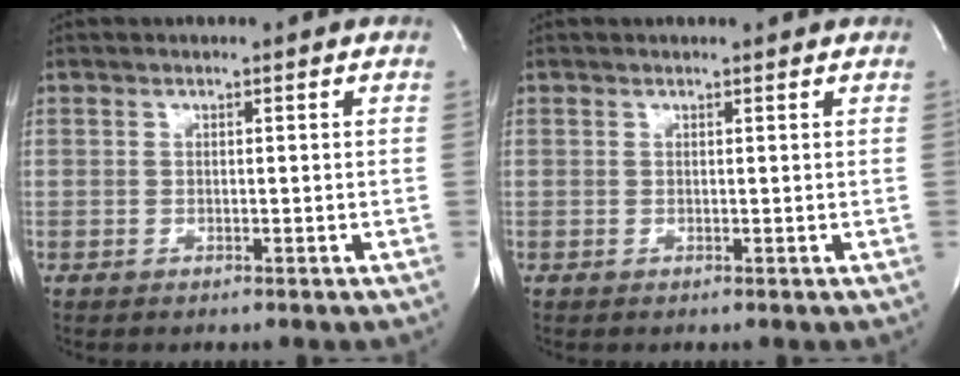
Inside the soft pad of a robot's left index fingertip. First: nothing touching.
{"total": 1.8, "force": [1.8, 0.2, 0.3], "torque": [-0.011, 0.010, 0.018]}